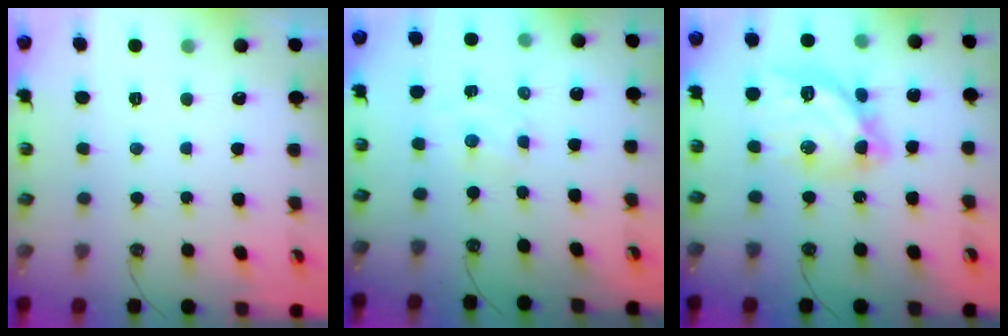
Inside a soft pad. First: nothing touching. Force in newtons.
{"total": 1.8, "press": 1.8, "slide": 0.3}
{"total": 14.0, "press": 13.9, "slide": 1.3}